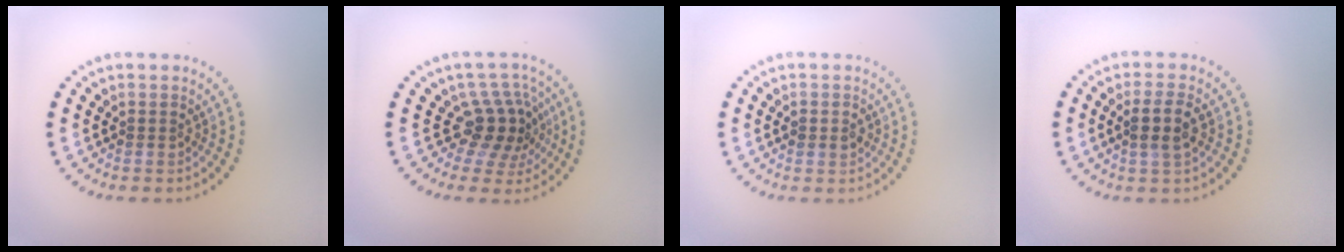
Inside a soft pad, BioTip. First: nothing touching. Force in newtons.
{"total": 4.0, "press": 2.9, "slide": 2.7}
{"total": 1.6, "press": 1.6, "slide": 0.1}
{"total": 2.4, "press": 2.3, "slide": 0.8}